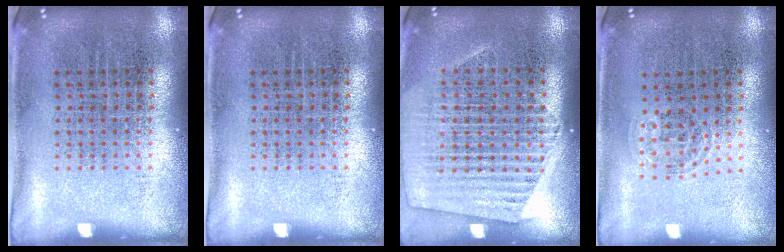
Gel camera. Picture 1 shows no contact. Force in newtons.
{"total": 0.0}
{"total": 1.5, "press": 1.4, "slide": 0.5}
{"total": 1.0, "press": 0.6, "slide": 0.7}